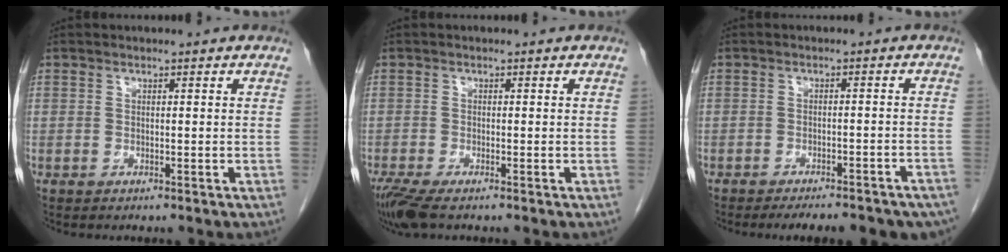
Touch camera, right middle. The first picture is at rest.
{"total": 4.1, "force": [-3.0, 0.6, 2.7], "torque": [-0.058, -0.013, -0.058]}
{"total": 14.4, "force": [-12.7, 3.7, 5.8], "torque": [-0.061, 0.005, -0.140]}